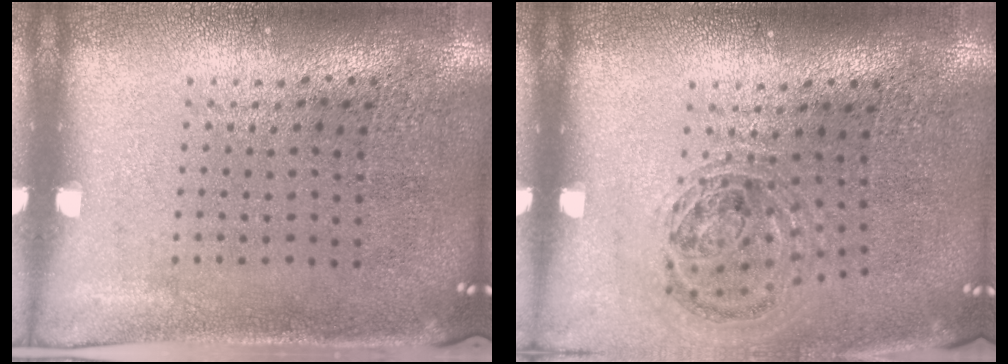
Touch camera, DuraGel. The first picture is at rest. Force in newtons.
{"total": 0.9, "press": 0.9, "slide": 0.3}